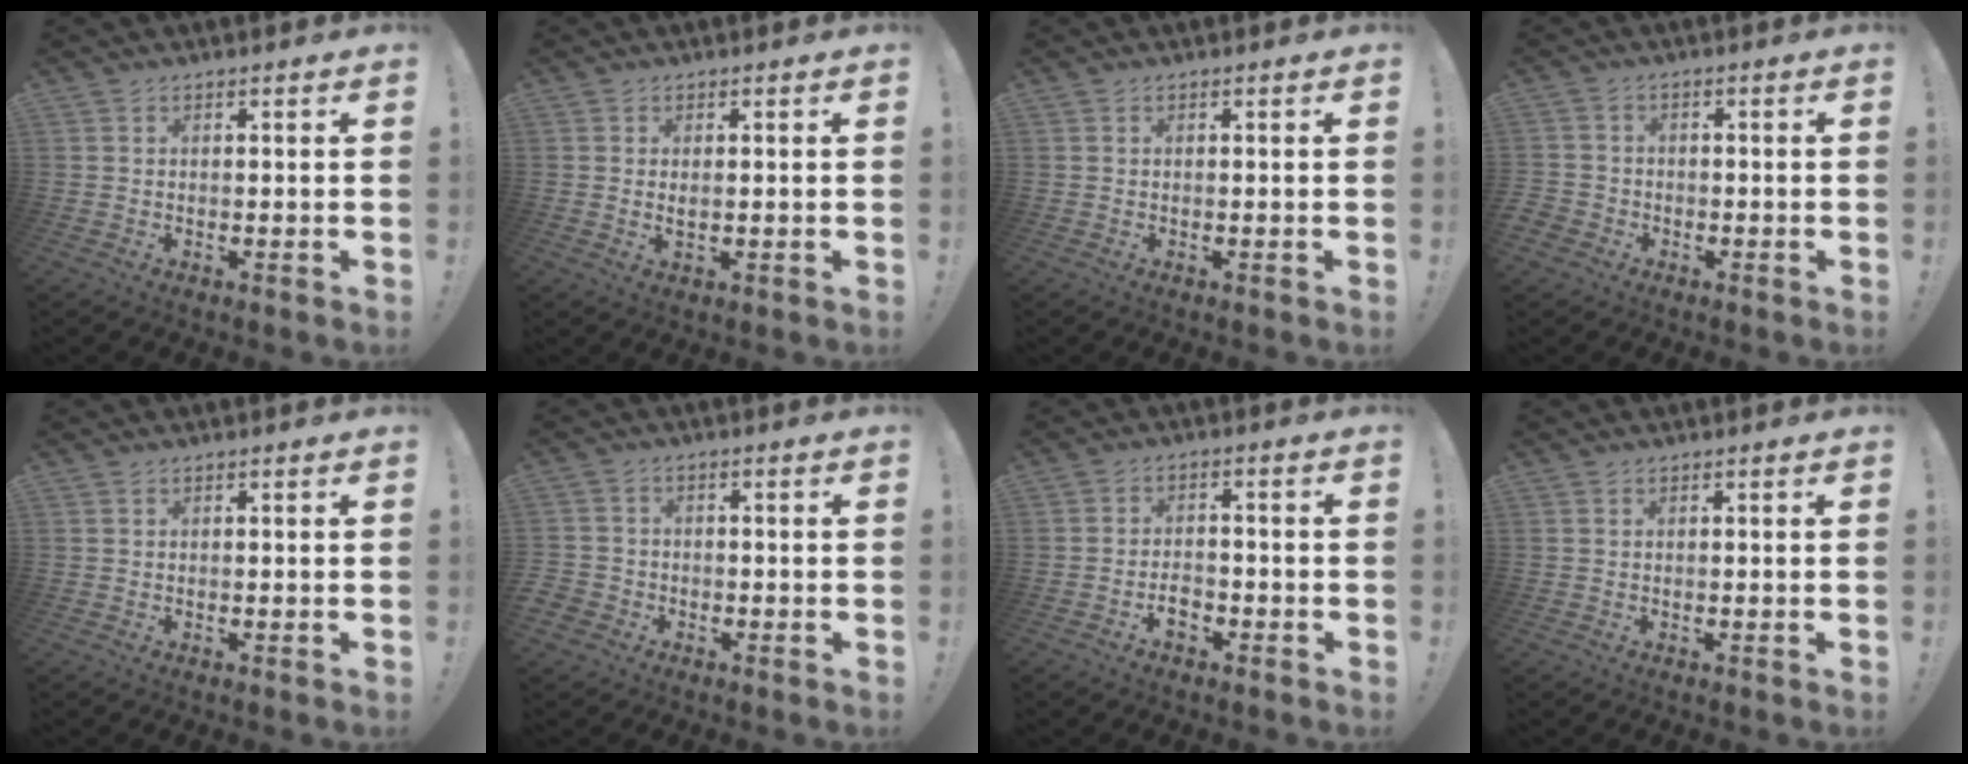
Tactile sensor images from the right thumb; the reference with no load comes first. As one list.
[{"total": 1.8, "force": [0.5, 0.8, 1.5], "torque": [-0.020, -0.002, 0.006]}, {"total": 0.0}, {"total": 3.3, "force": [-1.9, 2.5, 1.0], "torque": [-0.025, 0.008, -0.036]}, {"total": 0.0}, {"total": 3.5, "force": [-2.0, 2.7, 1.0], "torque": [-0.026, 0.010, -0.038]}, {"total": 4.1, "force": [-2.5, 2.4, 2.3], "torque": [-0.030, 0.011, -0.045]}, {"total": 0.0}]